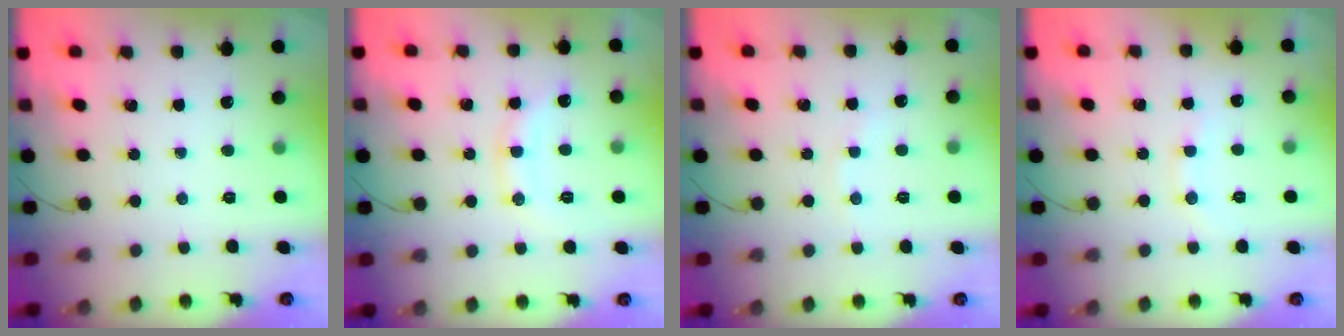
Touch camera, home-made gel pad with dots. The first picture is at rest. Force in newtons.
{"total": 9.6, "press": 9.5, "slide": 0.7}
{"total": 3.0, "press": 2.9, "slide": 0.9}
{"total": 7.8, "press": 7.7, "slide": 1.5}